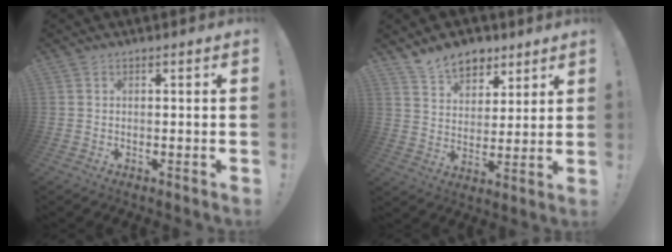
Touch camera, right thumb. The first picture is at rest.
{"total": 10.5, "force": [7.8, 6.4, 3.0], "torque": [-0.053, -0.050, 0.154]}